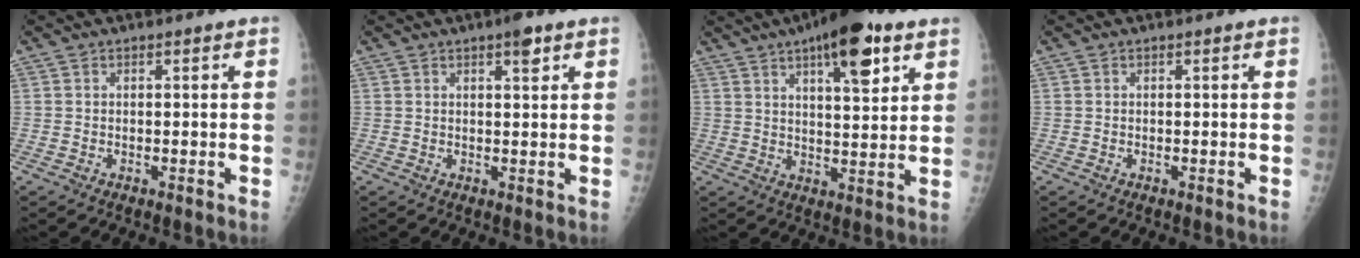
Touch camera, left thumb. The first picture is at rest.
{"total": 2.9, "force": [1.7, 0.8, 2.1], "torque": [-0.024, -0.007, 0.022]}
{"total": 13.4, "force": [7.3, 4.3, 10.4], "torque": [-0.131, -0.026, 0.106]}
{"total": 0.0}